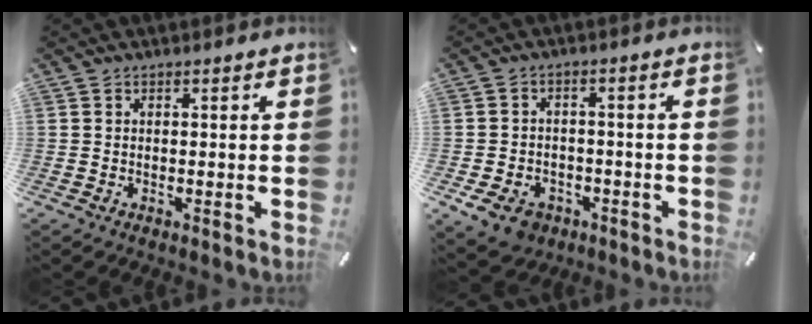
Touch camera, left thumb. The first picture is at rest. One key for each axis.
{"total": 7.1, "fx": -3.7, "fy": 5.2, "fz": 3.1, "tx": -0.072, "ty": 0.021, "tz": -0.069}